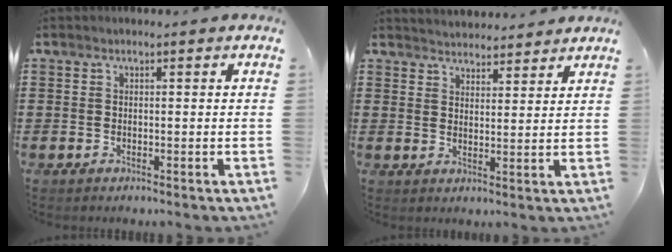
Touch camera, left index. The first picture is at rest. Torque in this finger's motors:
{"motor_torque": [0.81, 0.75, 0.24, 0.05]}